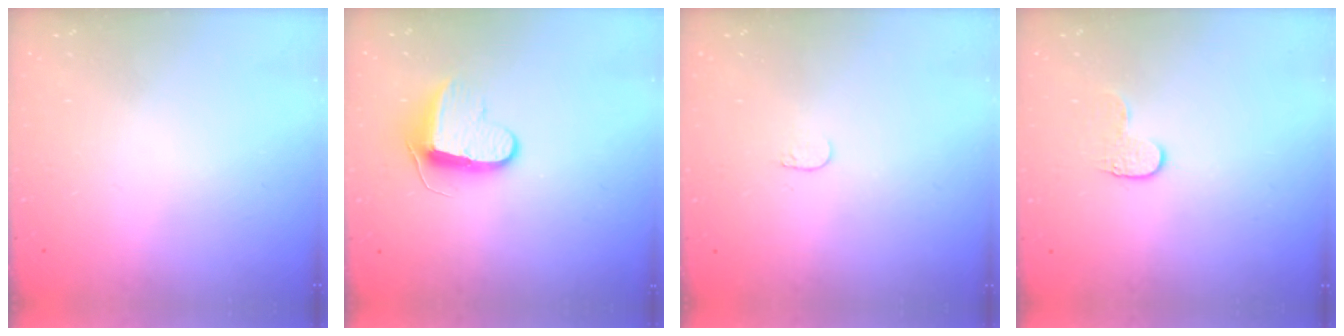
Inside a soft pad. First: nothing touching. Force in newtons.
{"total": 9.9, "press": 9.9, "slide": 0.2}
{"total": 3.7, "press": 3.6, "slide": 0.3}
{"total": 5.8, "press": 5.8, "slide": 0.5}